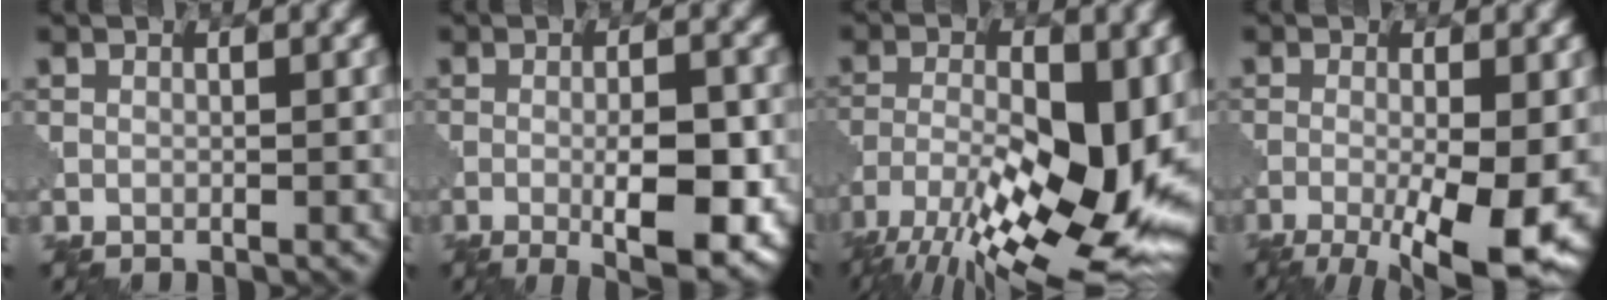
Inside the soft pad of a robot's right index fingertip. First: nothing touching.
{"total": 7.4, "force": [-1.8, 2.0, 7.0], "torque": [-0.107, -0.006, -0.024]}
{"total": 16.5, "force": [-7.1, 5.7, 13.7], "torque": [-0.234, -0.001, -0.122]}
{"total": 10.4, "force": [-3.5, 2.9, 9.3], "torque": [-0.138, -0.009, -0.049]}